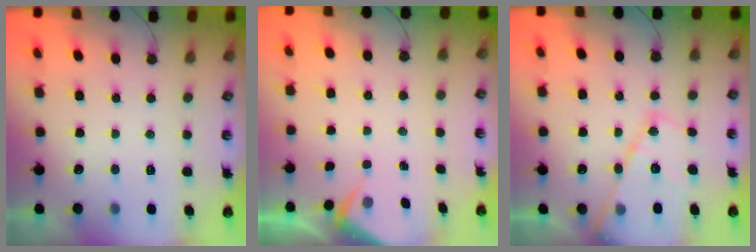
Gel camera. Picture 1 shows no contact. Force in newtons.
{"total": 3.1, "press": 3.1, "slide": 0.5}
{"total": 15.8, "press": 15.7, "slide": 1.3}